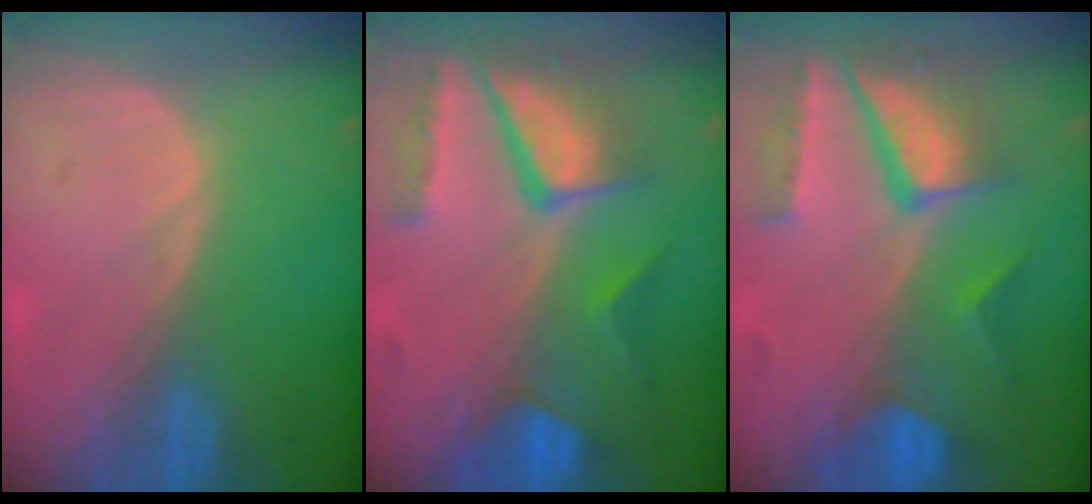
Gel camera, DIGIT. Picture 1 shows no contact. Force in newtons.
{"total": 10.4, "press": 8.8, "slide": 5.5}
{"total": 10.4, "press": 8.7, "slide": 5.7}